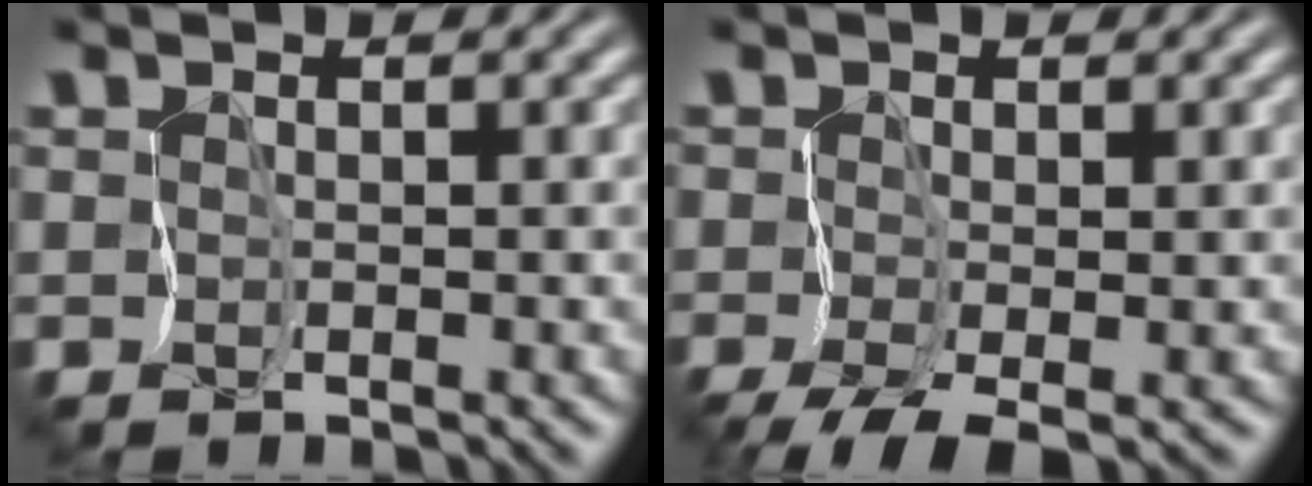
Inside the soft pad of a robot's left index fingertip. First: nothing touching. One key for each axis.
{"total": 3.2, "fx": -1.6, "fy": 1.2, "fz": 2.6, "tx": -0.048, "ty": -0.002, "tz": -0.029}